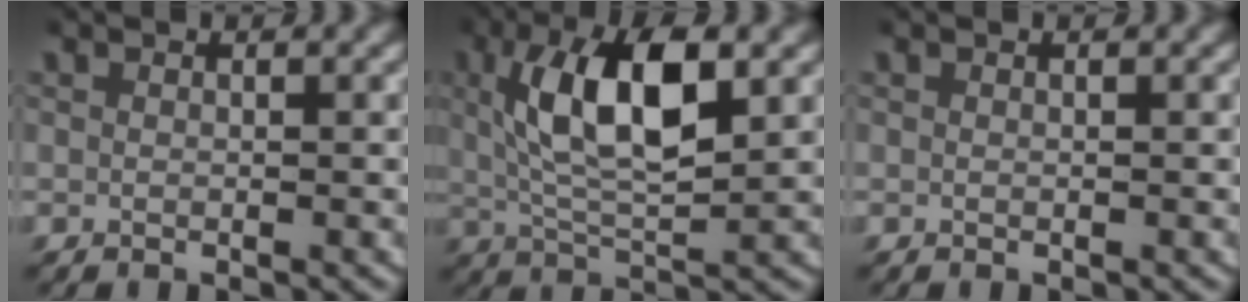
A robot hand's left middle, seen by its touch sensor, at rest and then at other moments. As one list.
[{"total": 7.9, "force": [1.8, 3.1, 7.0], "torque": [-0.128, 0.008, 0.031]}, {"total": 0.0}]